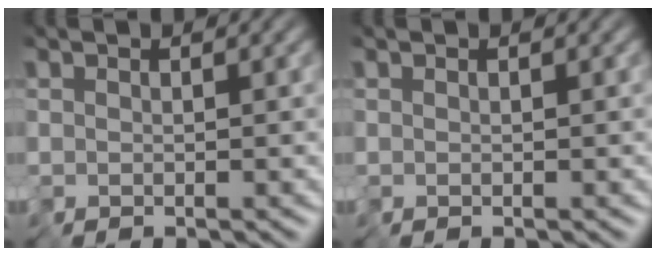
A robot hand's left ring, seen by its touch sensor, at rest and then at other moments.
{"total": 0.0}